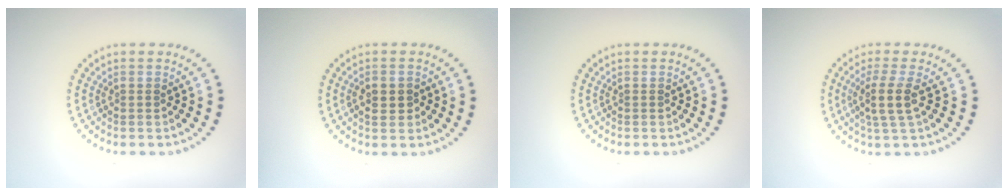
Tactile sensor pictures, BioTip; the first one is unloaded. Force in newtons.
{"total": 1.6, "press": 1.6, "slide": 0.2}
{"total": 0.0}
{"total": 2.9, "press": 2.2, "slide": 1.9}